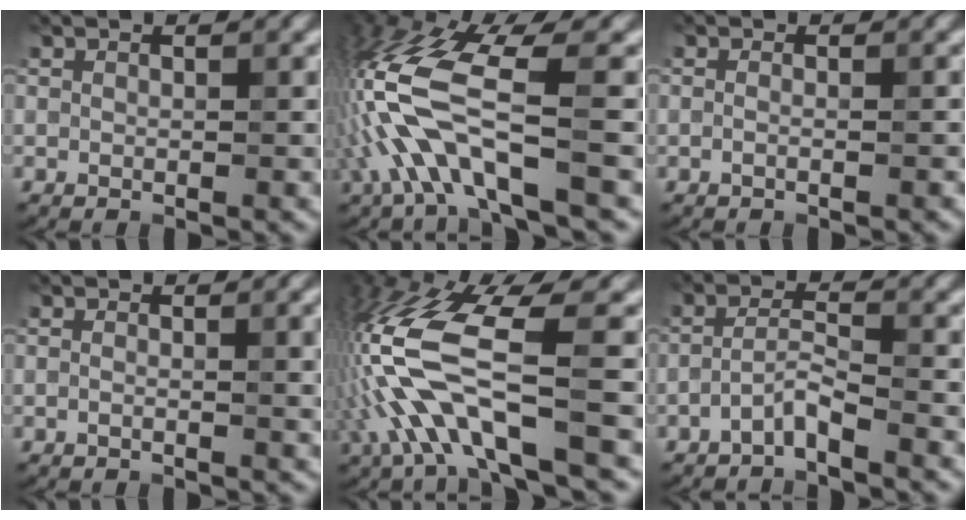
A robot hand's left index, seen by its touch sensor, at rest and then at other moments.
{"total": 9.3, "force": [-2.1, 3.0, 8.6], "torque": [-0.200, 0.012, -0.047]}
{"total": 0.9, "force": [-0.4, 0.3, 0.8], "torque": [-0.015, -0.005, -0.012]}
{"total": 4.0, "force": [0.3, 1.6, 3.7], "torque": [-0.034, 0.012, -0.008]}
{"total": 10.3, "force": [-2.1, 3.3, 9.5], "torque": [-0.215, 0.012, -0.045]}
{"total": 2.1, "force": [-1.7, 0.2, 1.3], "torque": [-0.030, 0.009, -0.039]}